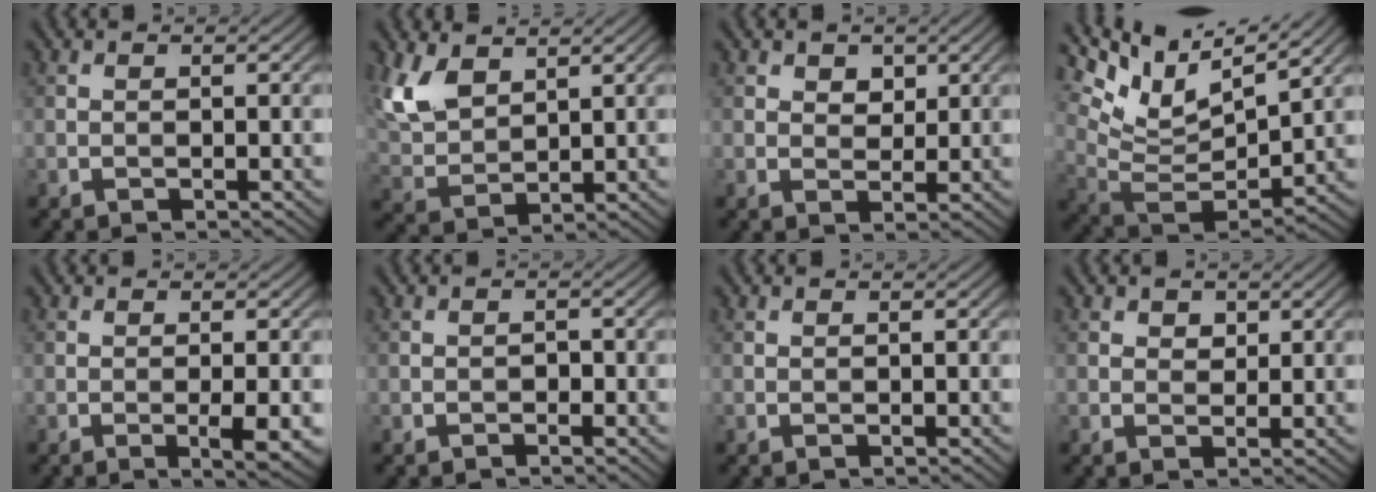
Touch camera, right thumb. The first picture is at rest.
{"total": 7.1, "force": [4.1, 3.8, 4.3], "torque": [-0.114, 0.001, 0.088]}
{"total": 2.6, "force": [1.4, 1.8, 1.3], "torque": [-0.027, -0.003, 0.022]}
{"total": 11.9, "force": [6.9, 4.8, 8.5], "torque": [-0.204, 0.009, 0.135]}
{"total": 3.1, "force": [-0.8, 0.4, 3.0], "torque": [-0.055, -0.003, -0.010]}
{"total": 0.9, "force": [-0.5, 0.7, 0.4], "torque": [-0.004, -0.001, -0.010]}
{"total": 0.0}
{"total": 1.8, "force": [1.1, 1.3, 0.7], "torque": [-0.014, -0.002, 0.019]}